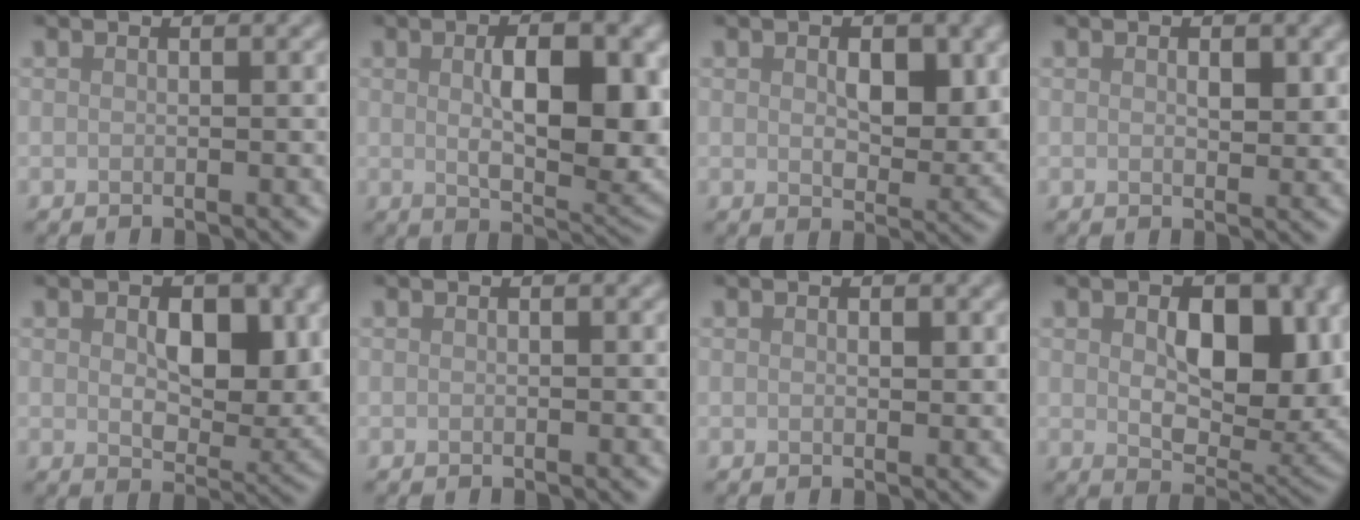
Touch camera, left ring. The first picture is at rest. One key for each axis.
{"total": 9.6, "fx": 0.9, "fy": 4.5, "fz": 8.5, "tx": -0.121, "ty": -0.007, "tz": 0.023}
{"total": 4.5, "fx": 0.9, "fy": 2.7, "fz": 3.5, "tx": -0.052, "ty": -0.010, "tz": 0.018}
{"total": 1.9, "fx": 0.6, "fy": 1.1, "fz": 1.4, "tx": -0.019, "ty": -0.006, "tz": 0.011}
{"total": 7.0, "fx": 1.3, "fy": 4.3, "fz": 5.3, "tx": -0.075, "ty": -0.016, "tz": 0.026}
{"total": 0.0}
{"total": 1.0, "fx": 0.4, "fy": 0.5, "fz": 0.7, "tx": -0.009, "ty": -0.003, "tz": 0.006}
{"total": 9.4, "fx": 1.7, "fy": 5.7, "fz": 7.3, "tx": -0.109, "ty": -0.017, "tz": 0.031}